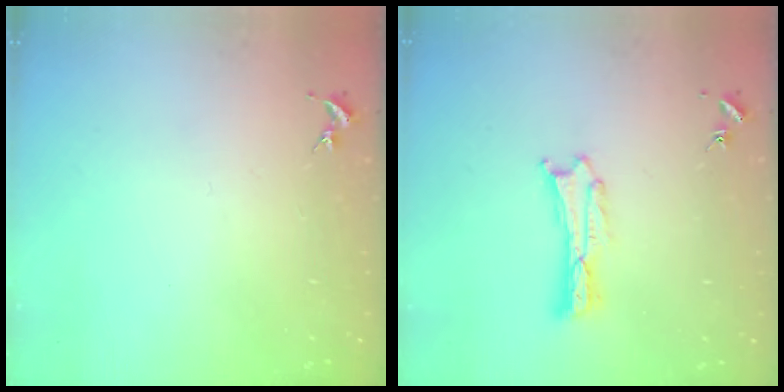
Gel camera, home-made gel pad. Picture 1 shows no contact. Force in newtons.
{"total": 0.6, "press": 0.6, "slide": 0.2}